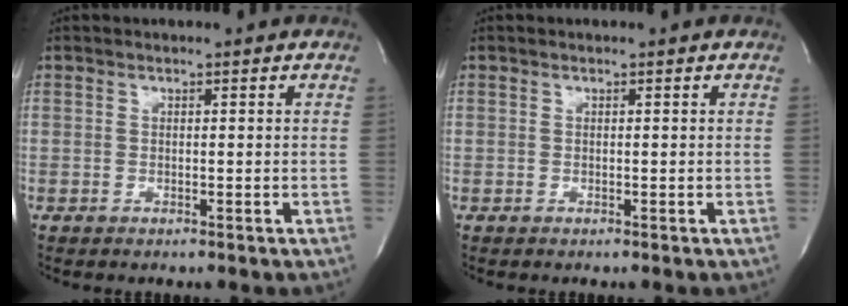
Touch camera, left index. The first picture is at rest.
{"total": 0.0}